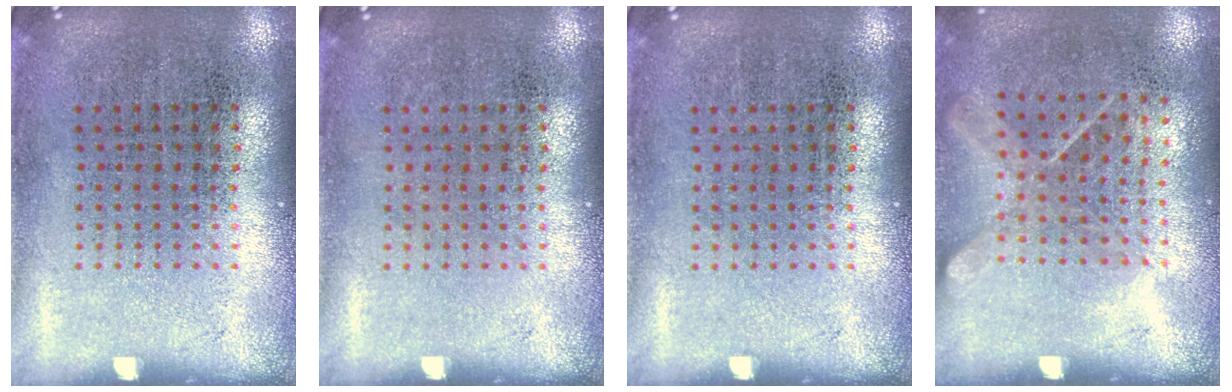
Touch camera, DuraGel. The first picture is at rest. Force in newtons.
{"total": 0.0}
{"total": 0.0}
{"total": 1.2, "press": 0.9, "slide": 0.8}